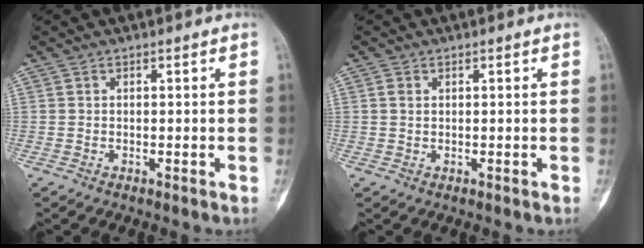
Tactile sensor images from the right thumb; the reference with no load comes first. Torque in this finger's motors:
{"motor_torque": [-0.32, 0.10, 0.28, 0.00, 0.04]}